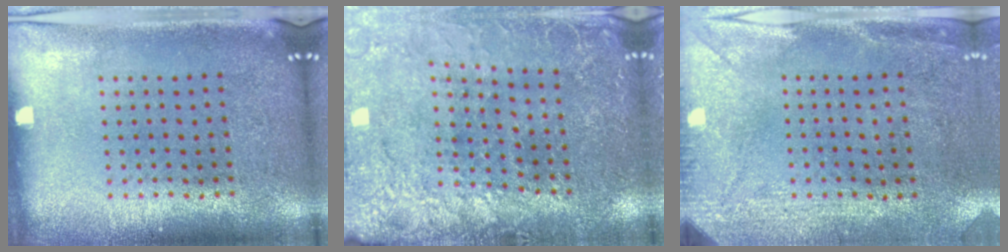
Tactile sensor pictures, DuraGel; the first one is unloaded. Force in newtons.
{"total": 2.8, "press": 2.8, "slide": 0.1}
{"total": 3.0, "press": 2.3, "slide": 1.9}